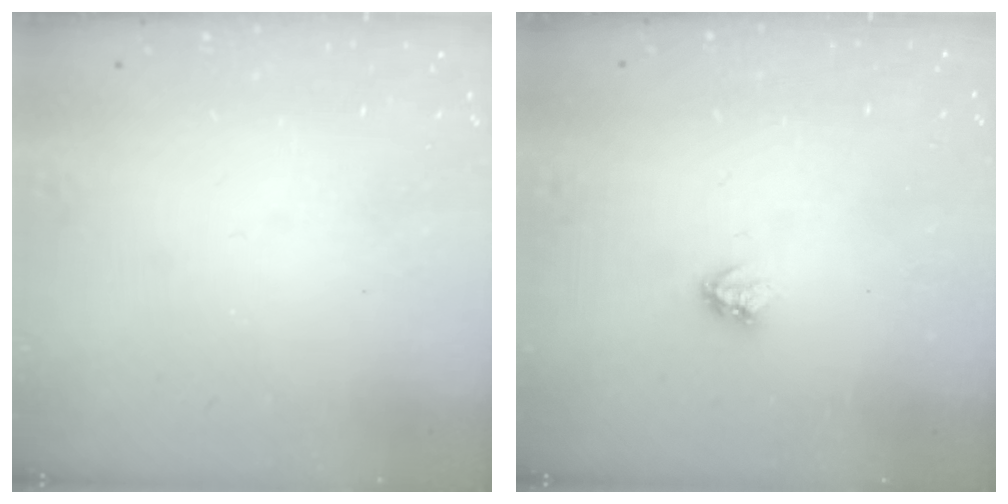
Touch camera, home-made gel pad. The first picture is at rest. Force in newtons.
{"total": 3.0, "press": 2.9, "slide": 0.4}